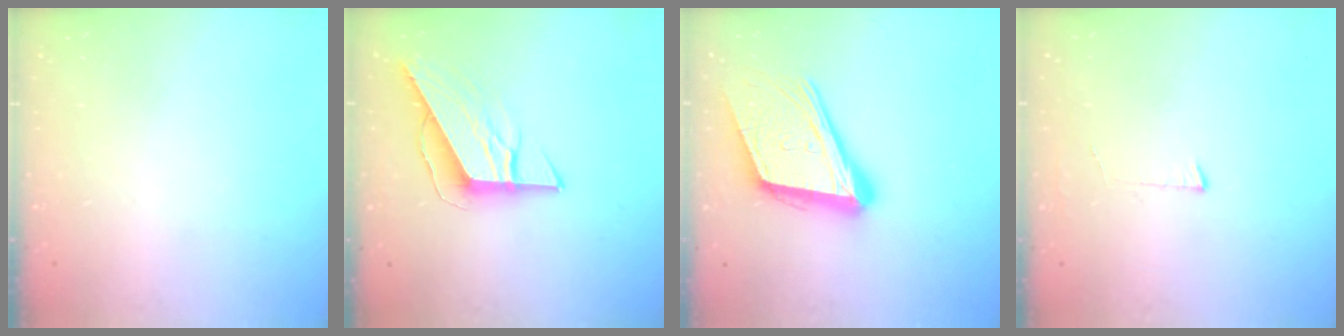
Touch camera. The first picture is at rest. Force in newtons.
{"total": 11.1, "press": 11.0, "slide": 1.2}
{"total": 20.1, "press": 19.6, "slide": 4.5}
{"total": 3.0, "press": 3.0, "slide": 0.3}